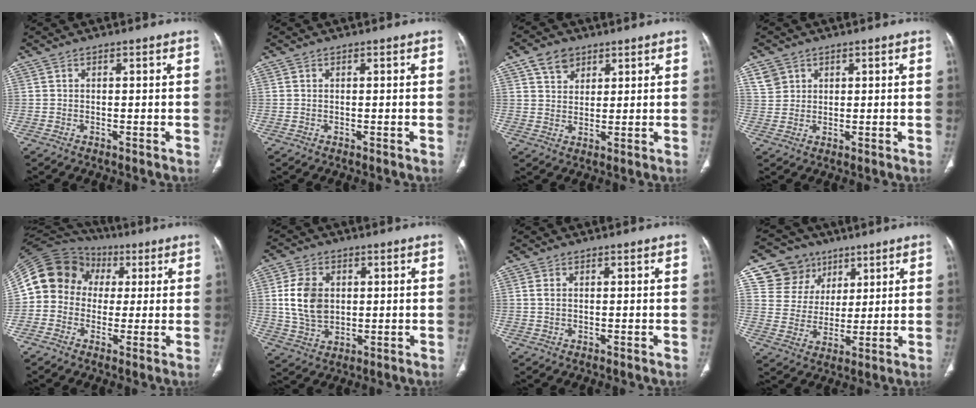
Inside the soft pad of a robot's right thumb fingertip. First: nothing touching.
{"total": 0.0}
{"total": 5.4, "force": [3.2, 3.8, 2.1], "torque": [-0.019, -0.017, 0.060]}
{"total": 3.6, "force": [2.0, 3.0, 0.7], "torque": [0.004, -0.004, 0.041]}
{"total": 14.8, "force": [1.9, 12.8, 7.1], "torque": [-0.123, 0.042, 0.026]}
{"total": 10.0, "force": [1.4, 7.3, 6.7], "torque": [-0.111, -0.003, 0.033]}
{"total": 1.3, "force": [0.3, 0.8, 1.0], "torque": [-0.024, 0.001, 0.006]}
{"total": 11.4, "force": [6.1, 9.4, 2.2], "torque": [-0.002, -0.025, 0.116]}